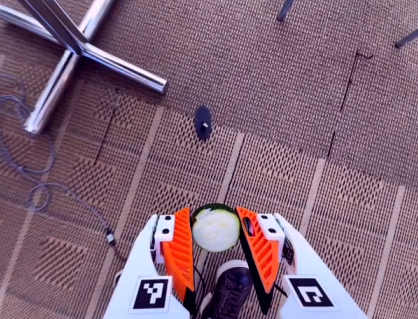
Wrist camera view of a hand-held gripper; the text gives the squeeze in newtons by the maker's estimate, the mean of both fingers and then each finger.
{"total": 9.5, "left": 9.1, "right": 9.9}